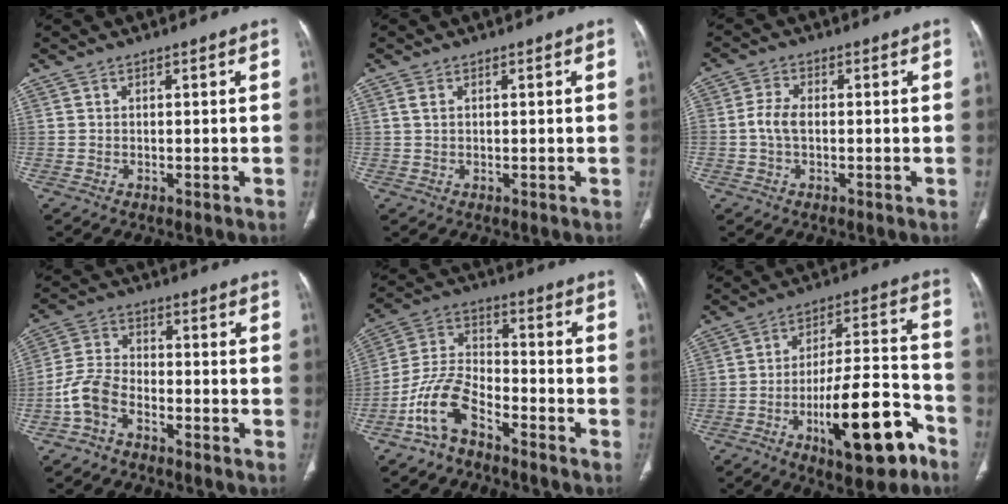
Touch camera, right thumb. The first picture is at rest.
{"total": 1.3, "force": [0.4, 0.7, 1.0], "torque": [-0.027, 0.005, 0.013]}
{"total": 3.9, "force": [-0.5, 2.3, 3.1], "torque": [-0.068, 0.007, -0.014]}
{"total": 6.9, "force": [-3.8, 4.1, 4.1], "torque": [-0.088, 0.029, -0.084]}
{"total": 10.3, "force": [-6.7, 4.7, 6.2], "torque": [-0.134, 0.057, -0.141]}
{"total": 18.4, "force": [-8.9, 6.1, 14.9], "torque": [-0.219, 0.061, -0.129]}